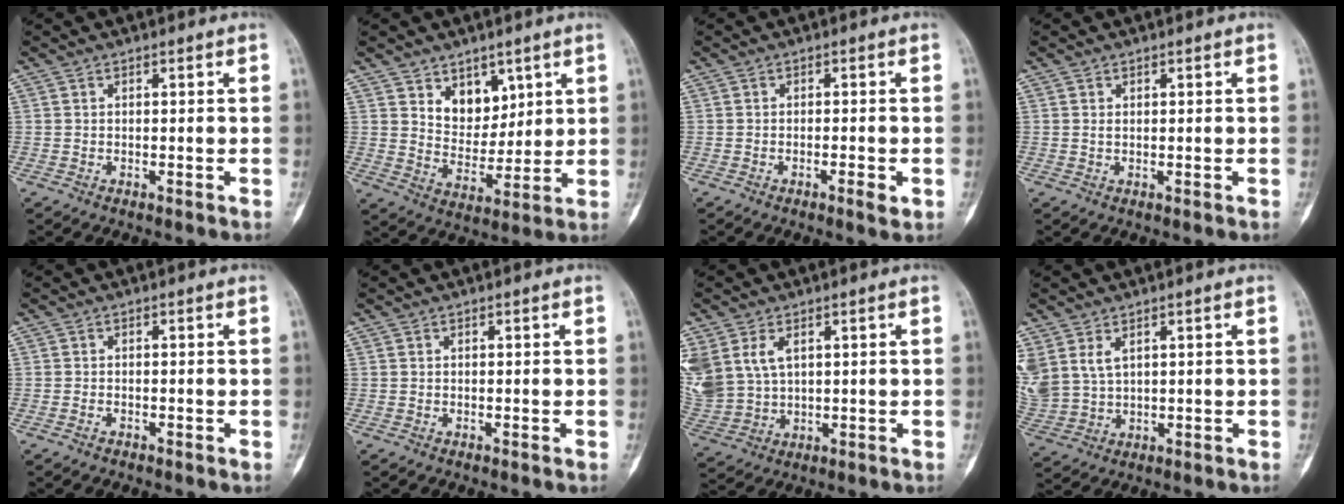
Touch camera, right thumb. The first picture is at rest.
{"total": 8.1, "force": [4.4, 5.7, 3.8], "torque": [-0.023, -0.035, 0.082]}
{"total": 2.4, "force": [-1.0, 0.6, 2.1], "torque": [-0.036, -0.001, -0.017]}
{"total": 0.6, "force": [0.2, 0.4, 0.3], "torque": [-0.005, -0.001, 0.004]}
{"total": 0.6, "force": [-0.5, 0.3, 0.2], "torque": [-0.005, 0.001, -0.011]}
{"total": 0.0}
{"total": 13.3, "force": [4.3, 9.4, 8.3], "torque": [-0.212, 0.001, 0.107]}
{"total": 9.2, "force": [3.9, 6.0, 5.8], "torque": [-0.143, -0.007, 0.095]}